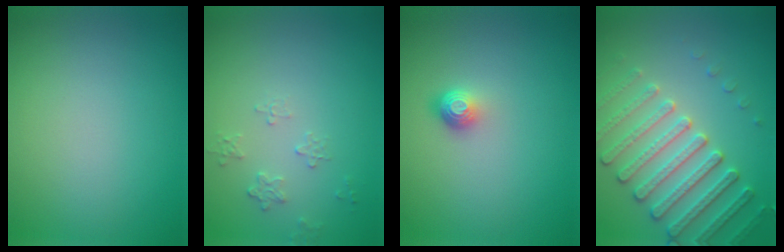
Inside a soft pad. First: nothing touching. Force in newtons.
{"total": 1.2, "press": 0.8, "slide": 0.9}
{"total": 1.6, "press": 1.1, "slide": 1.2}
{"total": 4.7, "press": 4.6, "slide": 1.0}